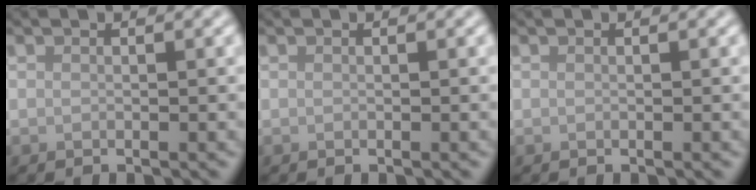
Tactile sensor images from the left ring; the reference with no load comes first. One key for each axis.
{"total": 0.0}
{"total": 0.0}